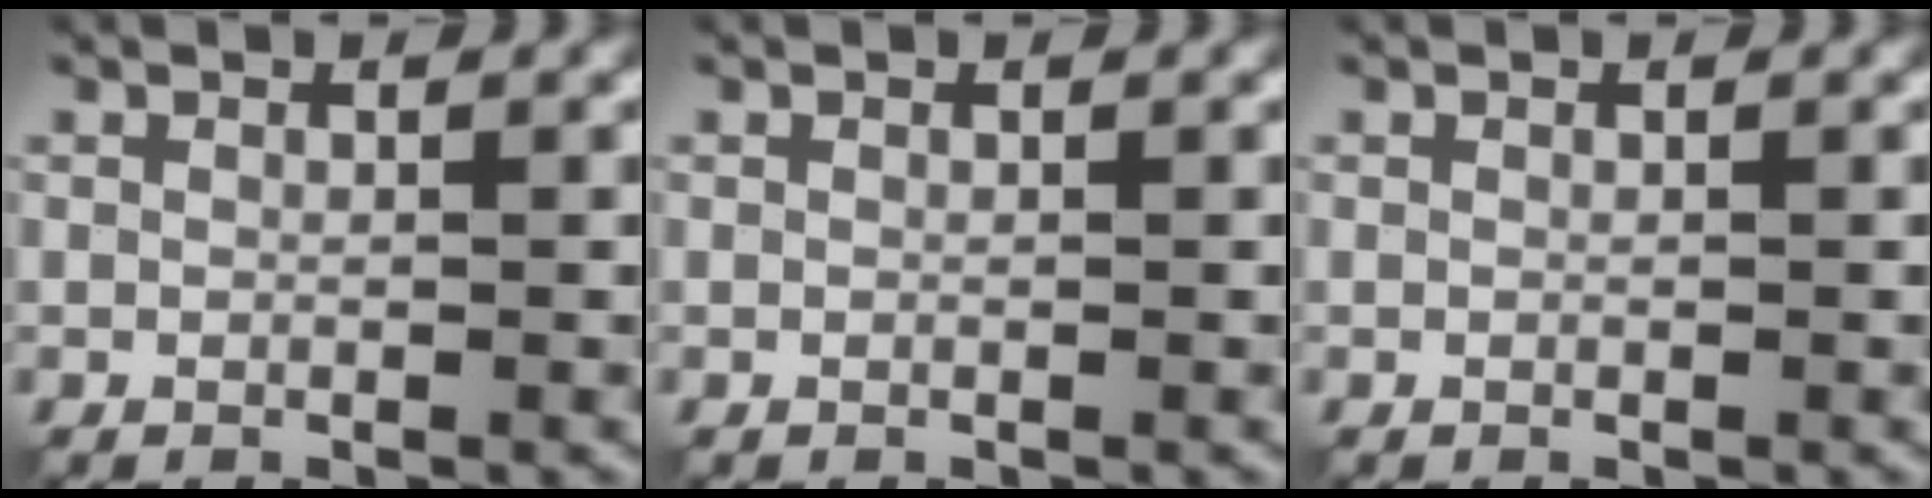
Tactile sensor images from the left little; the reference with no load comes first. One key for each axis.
{"total": 0.0}
{"total": 0.0}